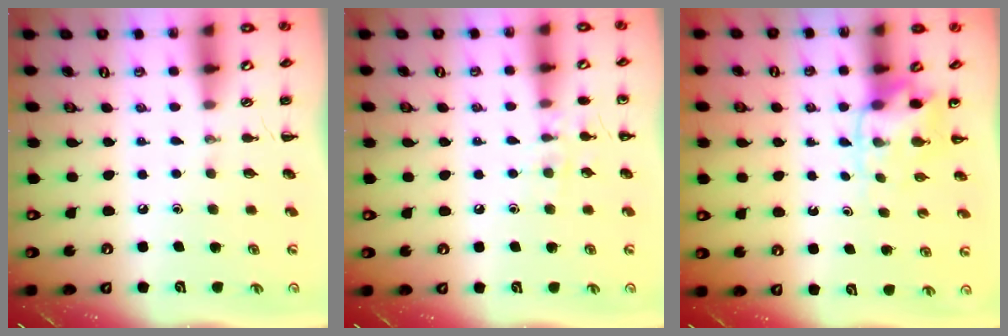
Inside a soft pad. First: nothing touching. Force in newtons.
{"total": 6.7, "press": 6.5, "slide": 1.5}
{"total": 5.1, "press": 5.0, "slide": 0.9}